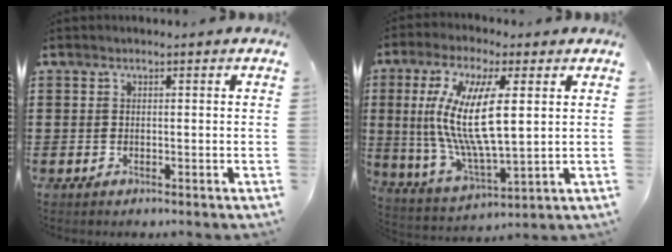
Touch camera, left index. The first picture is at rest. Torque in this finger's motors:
{"motor_torque": [2.14, 0.00, 1.05, 0.21]}